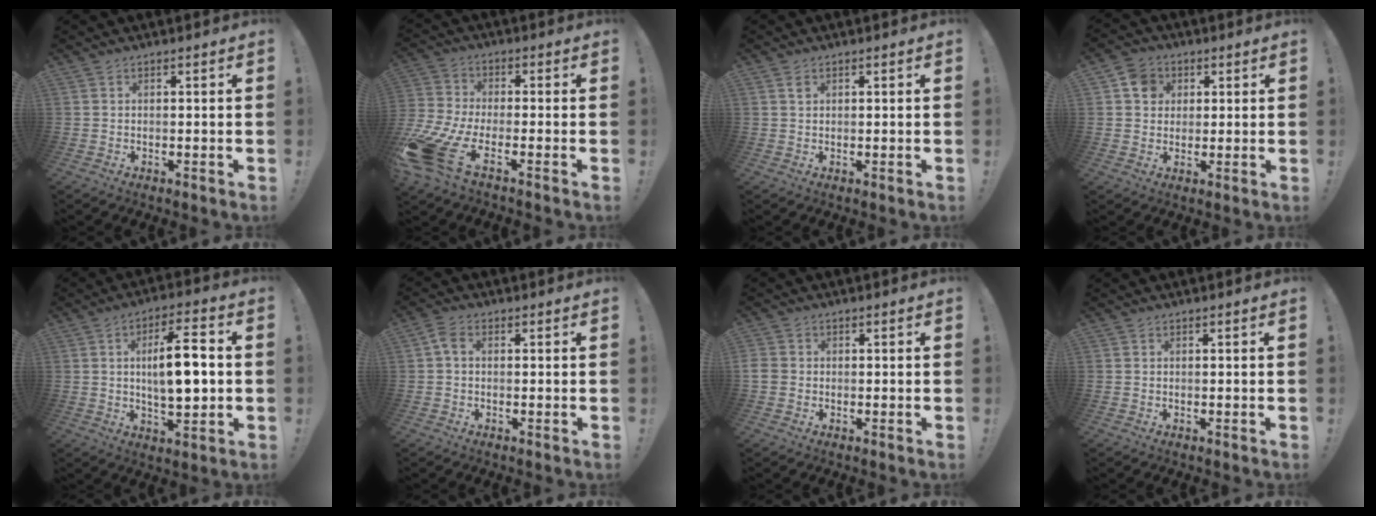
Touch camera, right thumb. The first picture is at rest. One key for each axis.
{"total": 12.6, "fx": -6.8, "fy": 5.2, "fz": 9.3, "tx": -0.195, "ty": 0.023, "tz": -0.121}
{"total": 1.3, "fx": 0.7, "fy": 0.8, "fz": 0.7, "tx": 0.000, "ty": -0.007, "tz": 0.010}
{"total": 7.0, "fx": 1.8, "fy": 6.4, "fz": 2.3, "tx": -0.028, "ty": 0.002, "tz": 0.036}
{"total": 15.1, "fx": 0.6, "fy": 5.8, "fz": 13.9, "tx": -0.222, "ty": 0.004, "tz": 0.003}
{"total": 3.1, "fx": 0.2, "fy": 1.8, "fz": 2.5, "tx": -0.051, "ty": 0.009, "tz": 0.006}
{"total": 2.7, "fx": -0.4, "fy": 2.3, "fz": 1.2, "tx": -0.027, "ty": 0.003, "tz": -0.007}
{"total": 0.0}